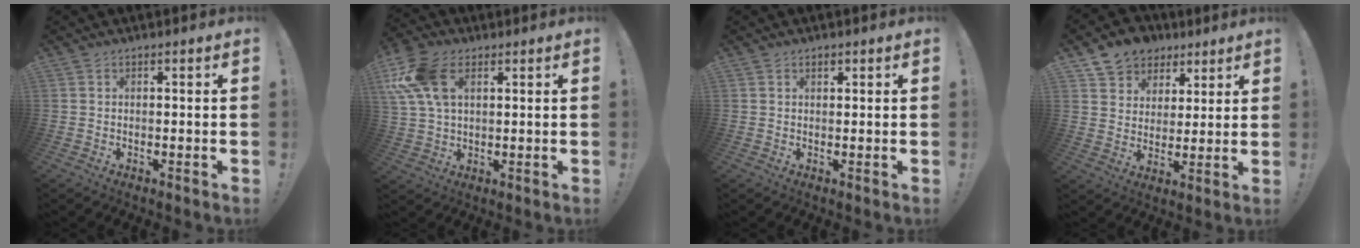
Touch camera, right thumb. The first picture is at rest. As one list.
[{"total": 13.8, "force": [5.4, 8.2, 9.7], "torque": [-0.203, -0.006, 0.106]}, {"total": 1.1, "force": [0.8, 0.6, 0.5], "torque": [-0.008, 0.000, 0.014]}, {"total": 9.5, "force": [5.6, 7.5, 1.6], "torque": [-0.020, -0.040, 0.112]}]